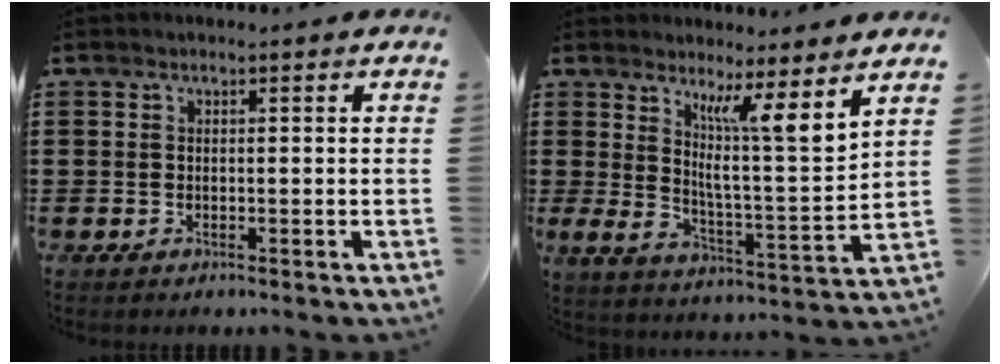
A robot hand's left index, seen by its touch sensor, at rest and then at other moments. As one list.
[{"total": 9.5, "force": [6.9, 0.7, 6.6], "torque": [-0.122, -0.049, 0.115]}]